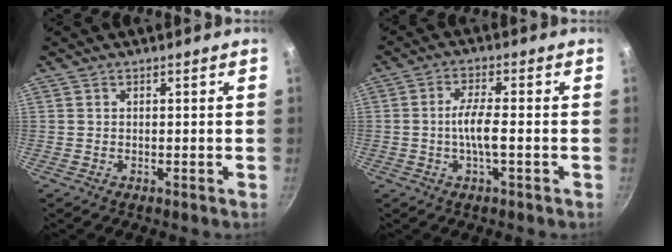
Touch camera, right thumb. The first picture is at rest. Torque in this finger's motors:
{"motor_torque": [2.73, 2.28, 1.70, -1.07, 0.70]}